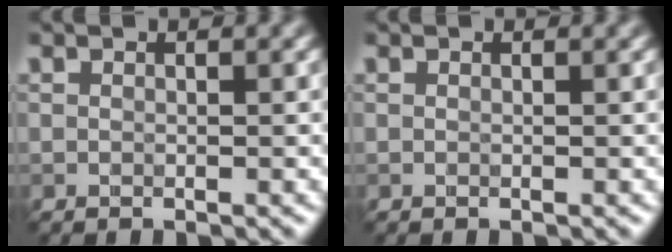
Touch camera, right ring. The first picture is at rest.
{"total": 0.0}